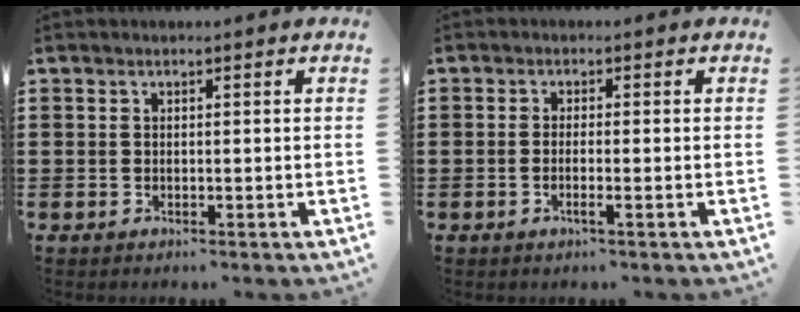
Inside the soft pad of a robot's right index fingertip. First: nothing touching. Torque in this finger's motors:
{"motor_torque": [0.83, 1.31, -0.01, -0.01]}